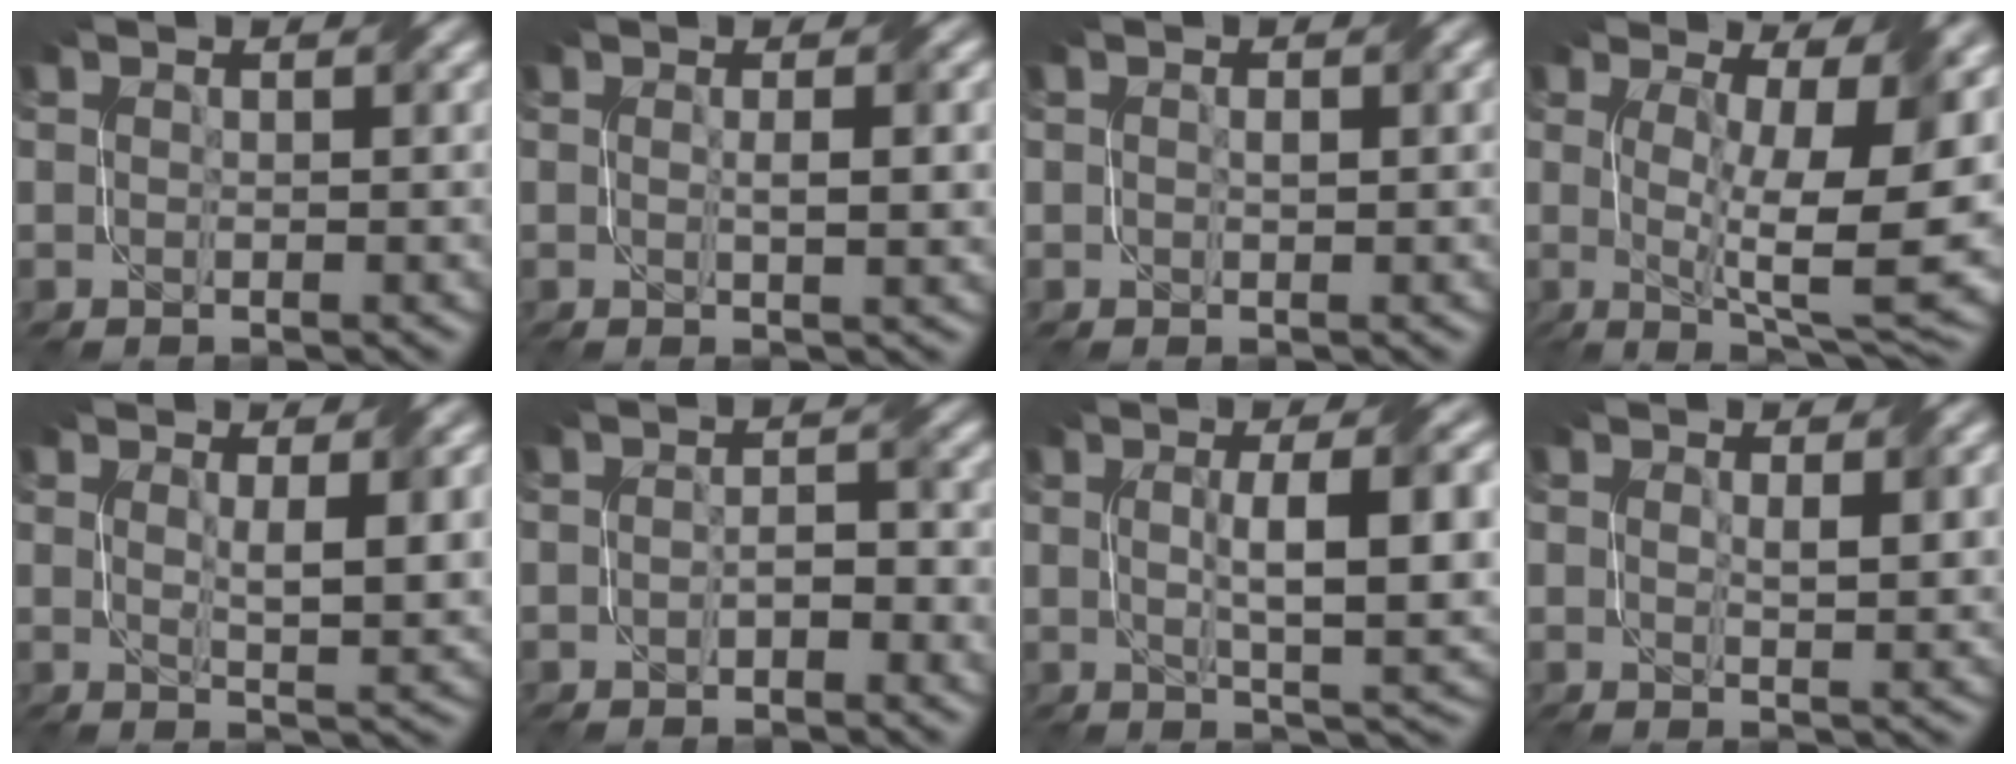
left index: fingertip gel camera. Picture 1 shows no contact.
{"total": 2.6, "force": [0.2, 0.4, 2.6], "torque": [-0.039, 0.001, 0.003]}
{"total": 1.0, "force": [0.2, 0.5, 0.8], "torque": [-0.012, 0.003, 0.003]}
{"total": 12.0, "force": [1.1, 3.4, 11.5], "torque": [-0.174, -0.013, 0.022]}
{"total": 3.9, "force": [1.2, 0.7, 3.6], "torque": [-0.062, -0.007, 0.025]}
{"total": 2.1, "force": [-0.8, 0.9, 1.8], "torque": [-0.029, 0.003, -0.013]}
{"total": 8.8, "force": [1.2, 2.3, 8.5], "torque": [-0.120, 0.004, 0.022]}
{"total": 2.2, "force": [0.9, 0.3, 2.0], "torque": [-0.033, -0.002, 0.019]}